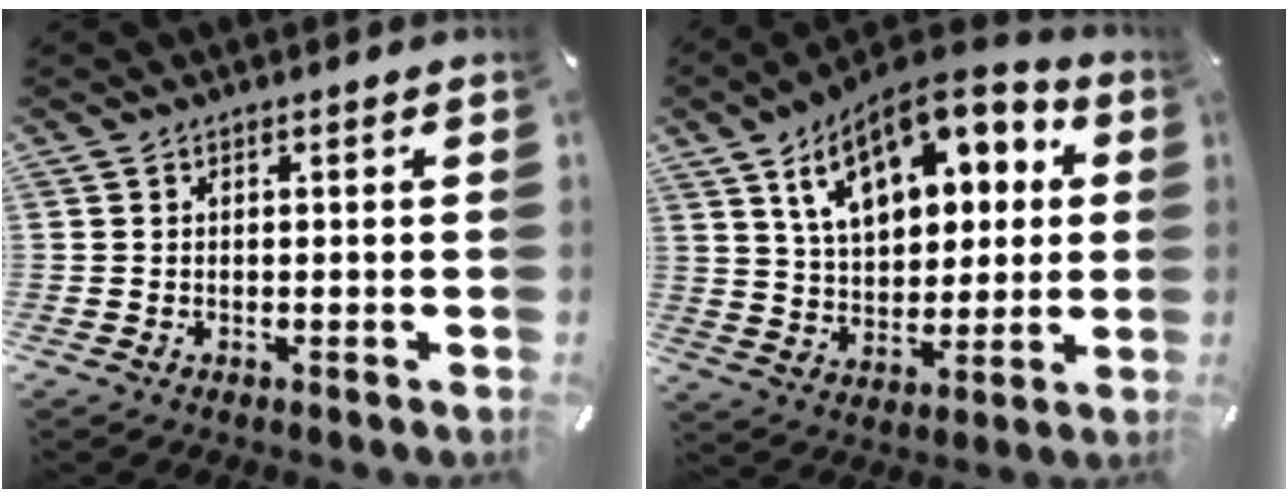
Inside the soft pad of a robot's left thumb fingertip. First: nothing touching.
{"total": 17.7, "force": [9.1, 10.7, 10.8], "torque": [-0.181, -0.033, 0.160]}